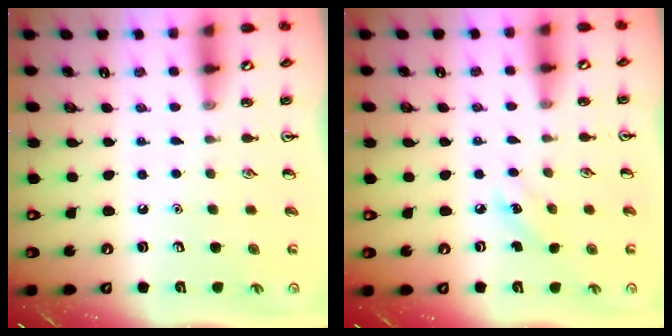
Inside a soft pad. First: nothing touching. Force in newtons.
{"total": 5.0, "press": 4.8, "slide": 1.3}